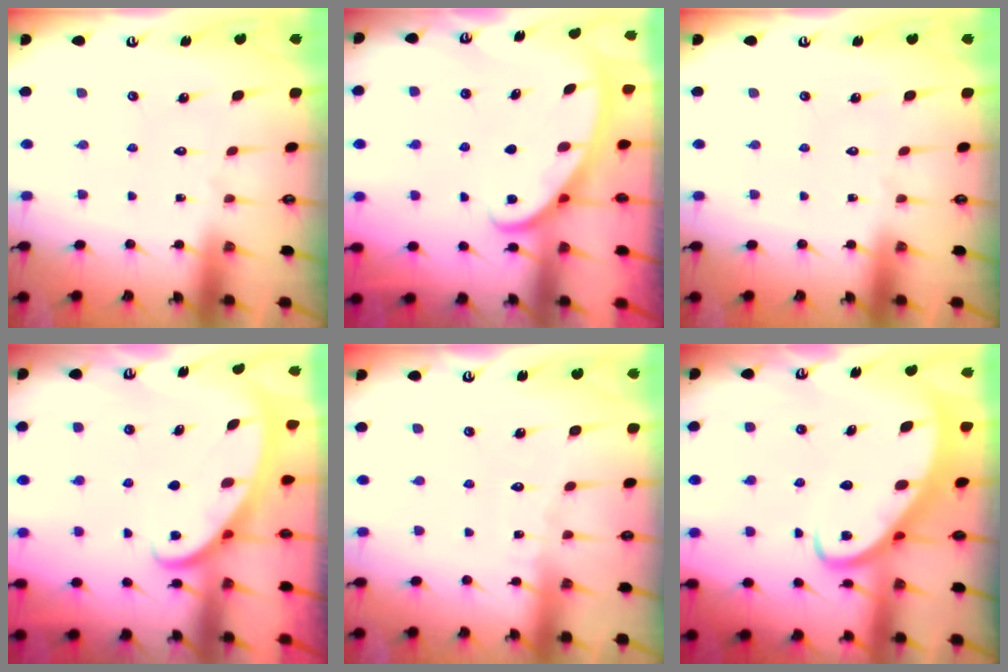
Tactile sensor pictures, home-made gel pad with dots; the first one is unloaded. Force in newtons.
{"total": 2.8, "press": 2.8, "slide": 0.4}
{"total": 0.0}
{"total": 2.5, "press": 2.5, "slide": 0.3}
{"total": 3.5, "press": 3.5, "slide": 0.2}
{"total": 4.3, "press": 4.3, "slide": 0.6}